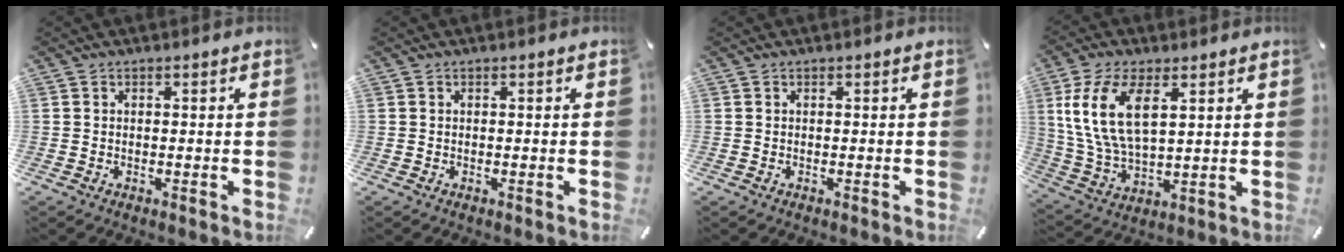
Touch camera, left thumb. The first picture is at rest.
{"total": 0.0}
{"total": 0.0}
{"total": 13.1, "force": [4.8, 6.9, 10.1], "torque": [-0.241, -0.002, 0.083]}